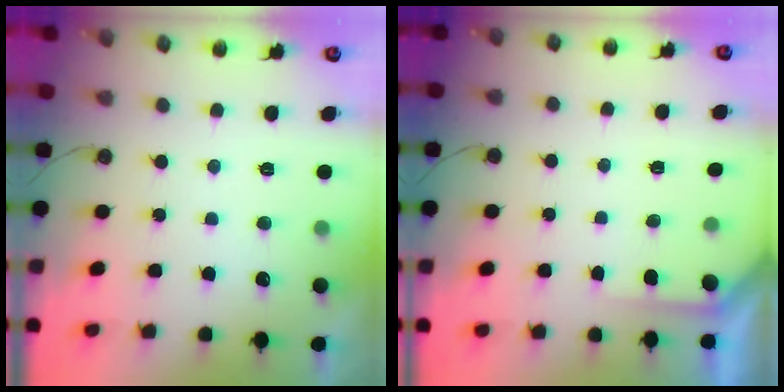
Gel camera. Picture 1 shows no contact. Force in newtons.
{"total": 2.4, "press": 2.4, "slide": 0.2}